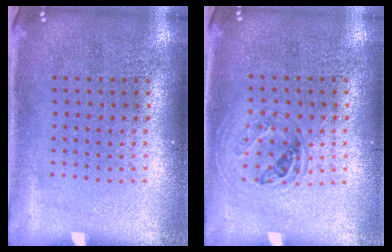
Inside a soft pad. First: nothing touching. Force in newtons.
{"total": 1.1, "press": 1.0, "slide": 0.4}